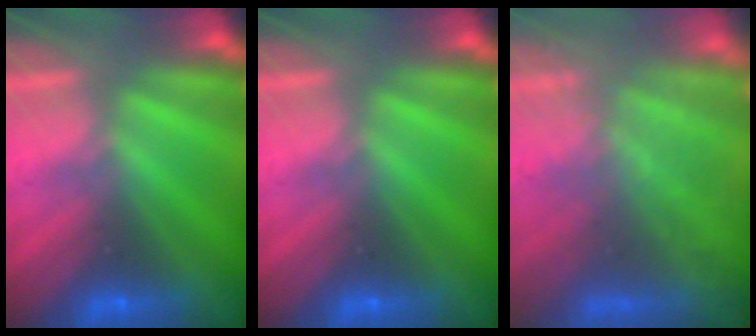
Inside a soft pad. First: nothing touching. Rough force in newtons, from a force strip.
{"total": 0.0}
{"total": 9.0}